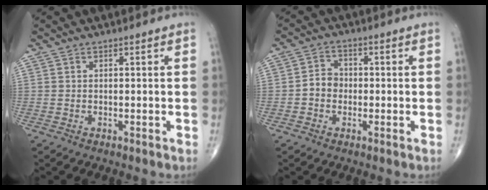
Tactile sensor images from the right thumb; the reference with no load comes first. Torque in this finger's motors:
{"motor_torque": [0.47, 0.19, 0.63, 0.06, 0.00]}